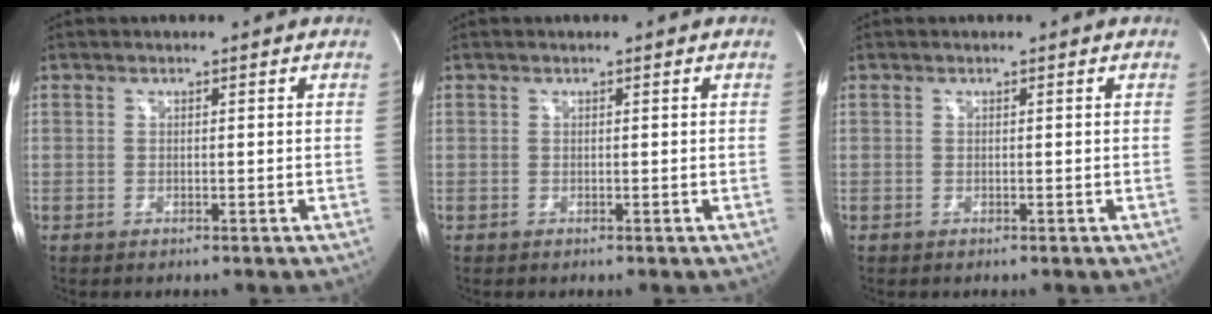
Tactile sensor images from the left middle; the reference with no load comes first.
{"total": 0.0}
{"total": 0.0}